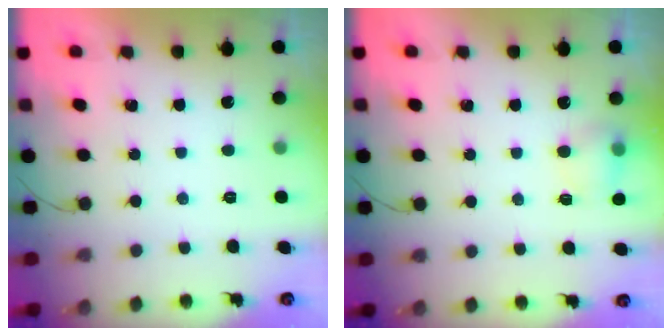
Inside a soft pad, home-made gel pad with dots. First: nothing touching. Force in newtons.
{"total": 5.7, "press": 5.5, "slide": 1.6}